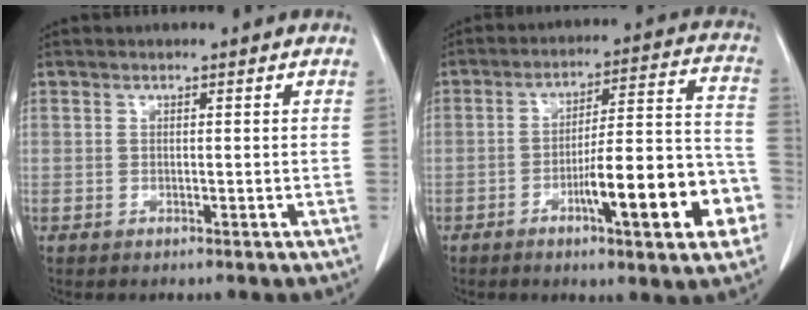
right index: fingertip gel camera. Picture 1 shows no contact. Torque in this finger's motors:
{"motor_torque": [1.79, -0.35, 0.79, 0.15]}